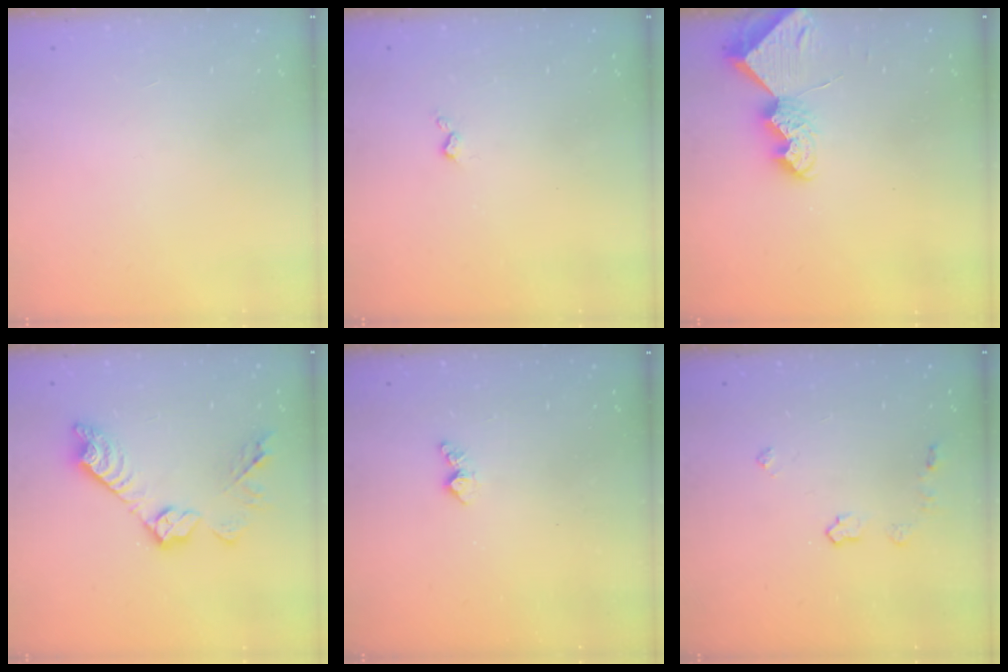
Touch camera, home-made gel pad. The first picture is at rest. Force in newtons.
{"total": 3.0, "press": 3.0, "slide": 0.5}
{"total": 7.2, "press": 7.2, "slide": 0.6}
{"total": 13.3, "press": 13.3, "slide": 0.8}
{"total": 4.0, "press": 4.0, "slide": 0.5}
{"total": 4.1, "press": 4.1, "slide": 0.5}